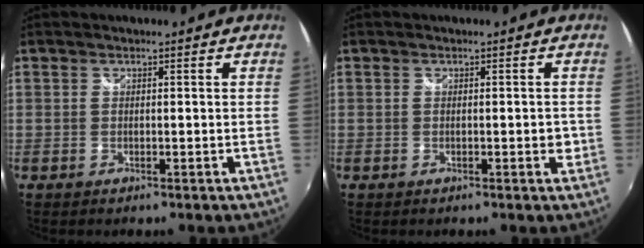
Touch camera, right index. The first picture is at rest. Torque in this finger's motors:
{"motor_torque": [1.34, 0.80, 0.00, 0.00]}